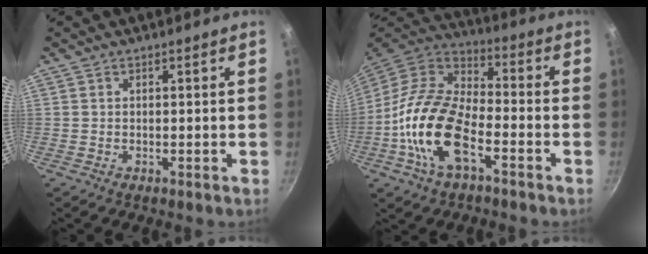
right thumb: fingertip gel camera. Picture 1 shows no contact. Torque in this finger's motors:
{"motor_torque": [-0.53, 0.99, 1.69, -1.08, 0.27]}